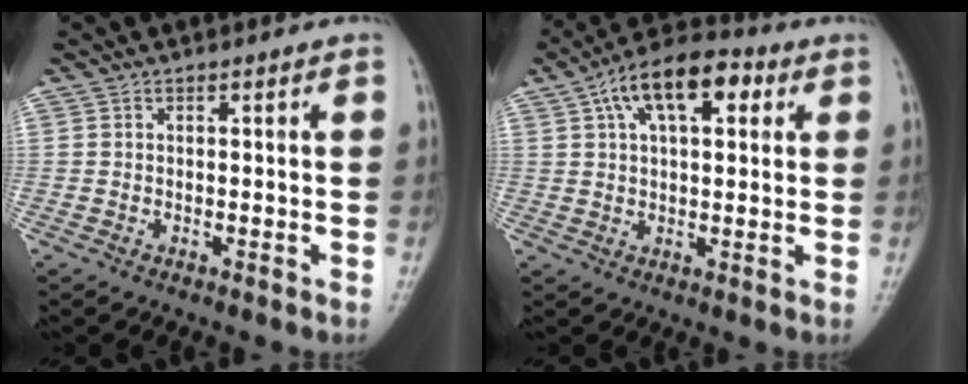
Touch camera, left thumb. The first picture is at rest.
{"total": 13.3, "force": [5.0, 6.6, 10.4], "torque": [-0.151, 0.017, 0.073]}